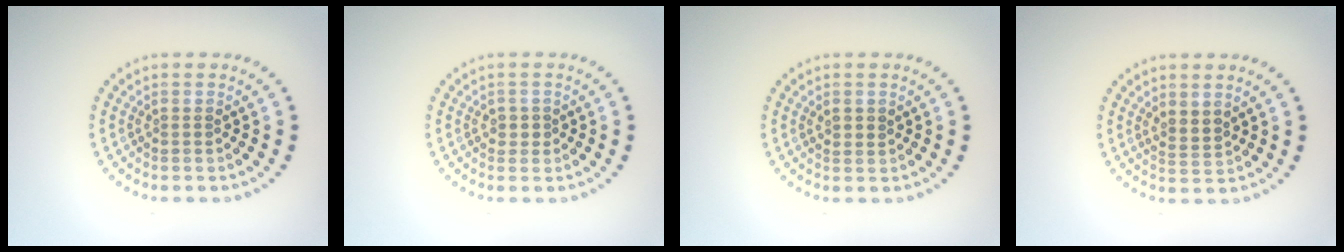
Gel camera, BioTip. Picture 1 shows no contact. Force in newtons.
{"total": 1.0, "press": 0.9, "slide": 0.5}
{"total": 1.1, "press": 1.0, "slide": 0.5}
{"total": 1.8, "press": 1.5, "slide": 1.1}